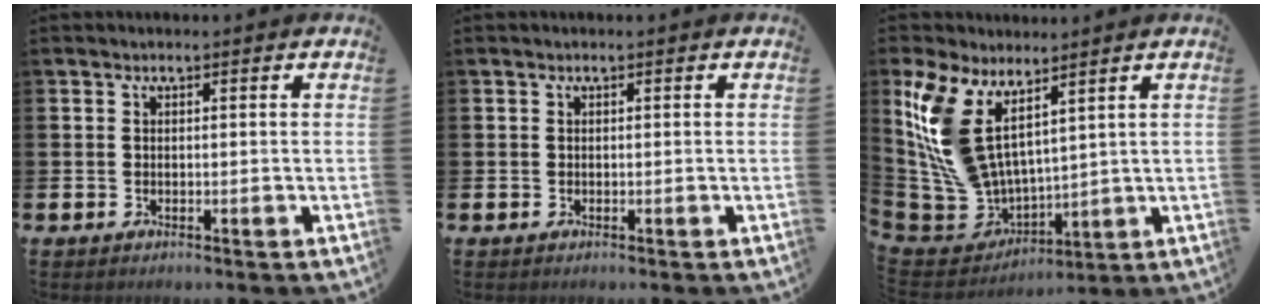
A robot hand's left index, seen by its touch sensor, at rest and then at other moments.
{"total": 0.0}
{"total": 10.4, "force": [6.3, 5.5, 6.2], "torque": [-0.164, -0.034, 0.121]}